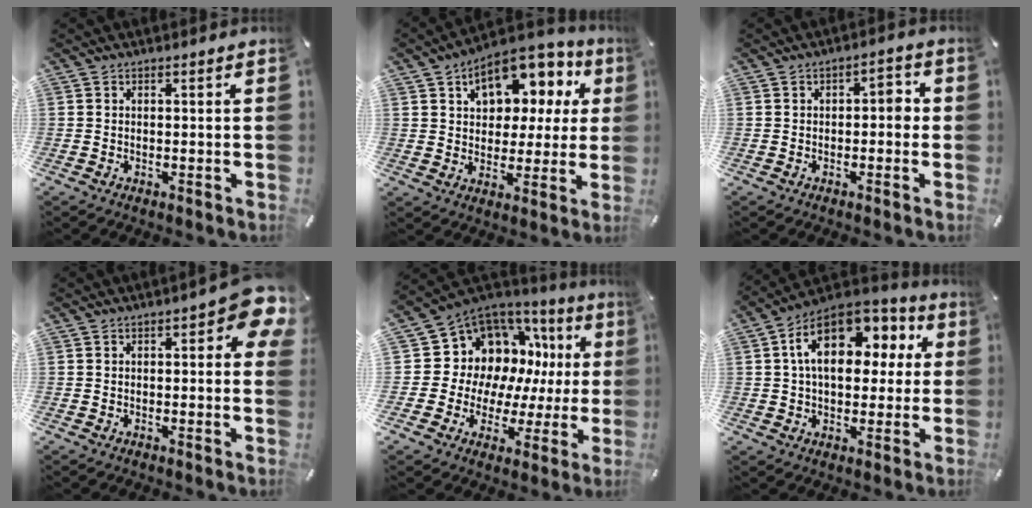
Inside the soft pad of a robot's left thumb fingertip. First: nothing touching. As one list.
[{"total": 12.5, "force": [6.2, 8.7, 6.5], "torque": [-0.095, -0.039, 0.111]}, {"total": 3.2, "force": [-0.7, 1.8, 2.5], "torque": [-0.039, 0.012, -0.020]}, {"total": 7.9, "force": [2.7, 3.2, 6.7], "torque": [-0.079, -0.011, 0.041]}, {"total": 12.6, "force": [5.2, 10.4, 4.8], "torque": [-0.079, -0.073, 0.109]}, {"total": 16.3, "force": [5.5, 10.5, 11.1], "torque": [-0.196, -0.019, 0.097]}]